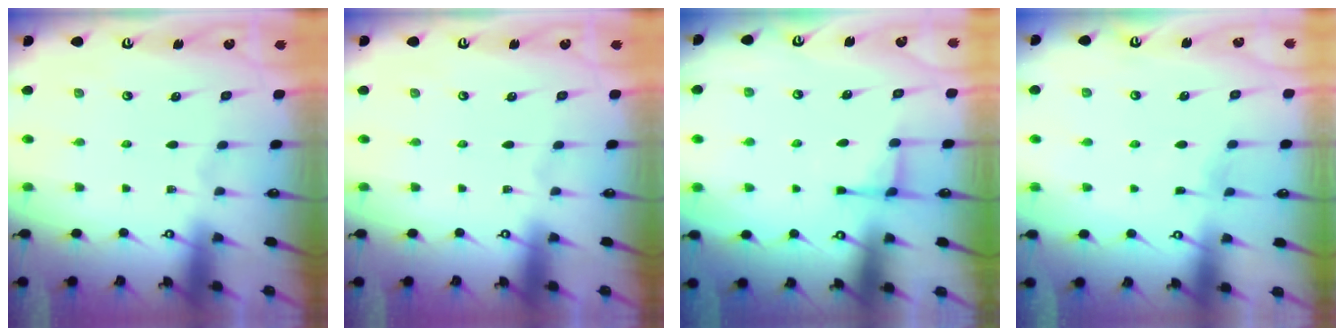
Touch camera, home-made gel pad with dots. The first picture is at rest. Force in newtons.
{"total": 0.0}
{"total": 2.6, "press": 2.5, "slide": 0.8}
{"total": 3.9, "press": 3.9, "slide": 0.5}